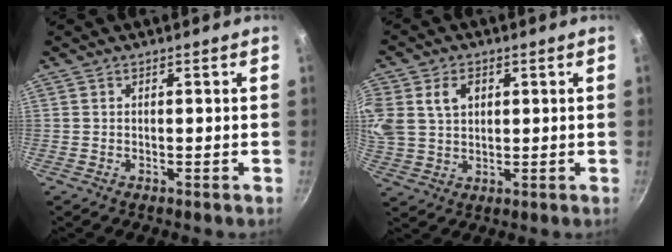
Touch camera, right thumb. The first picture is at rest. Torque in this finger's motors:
{"motor_torque": [-0.02, 1.16, 0.83, 0.67, 0.44]}